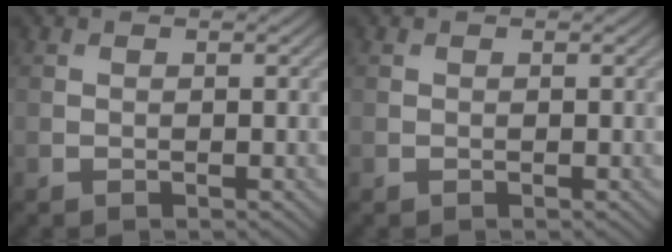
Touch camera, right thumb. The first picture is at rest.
{"total": 0.0}